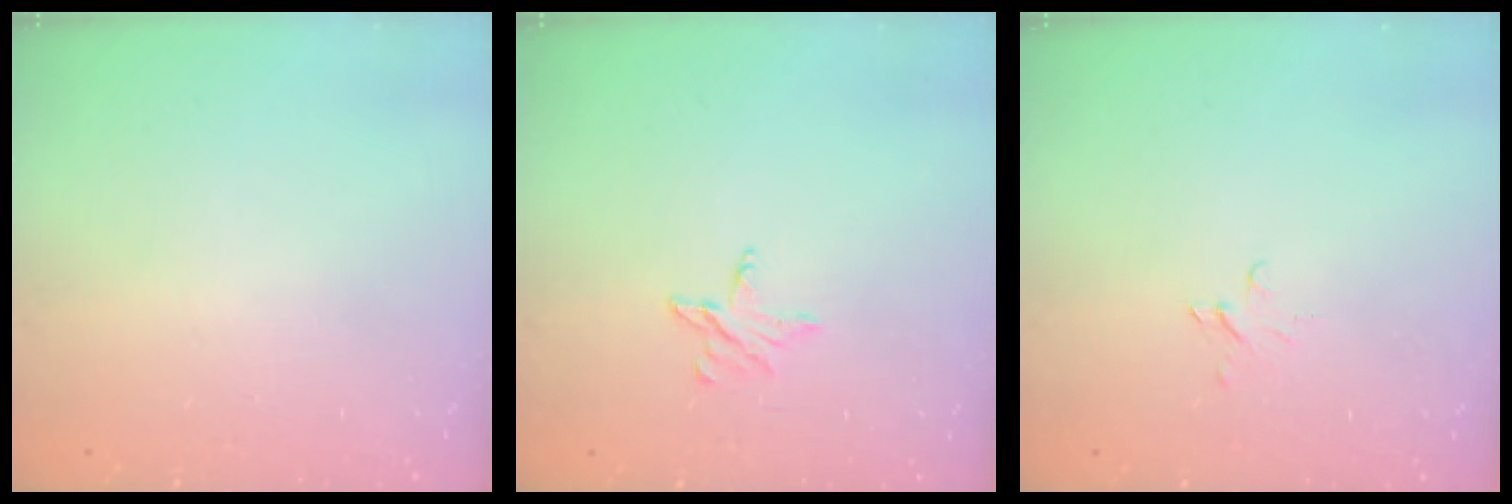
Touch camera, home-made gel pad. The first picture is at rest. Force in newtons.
{"total": 3.7, "press": 3.7, "slide": 0.3}
{"total": 2.2, "press": 2.2, "slide": 0.2}